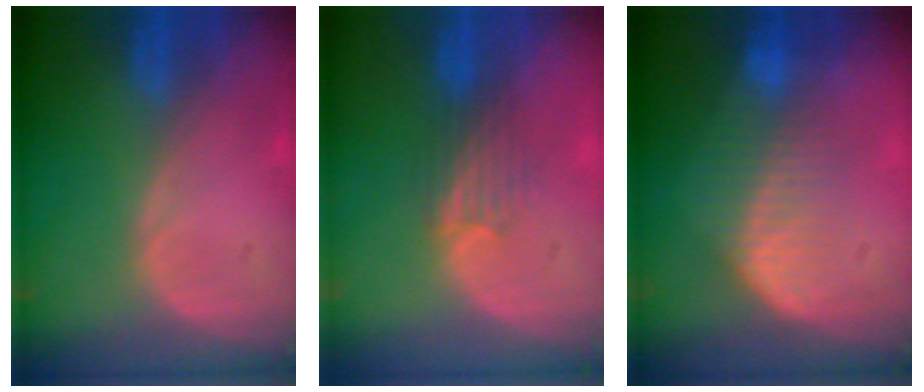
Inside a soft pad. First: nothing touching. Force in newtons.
{"total": 3.3, "press": 3.2, "slide": 0.8}
{"total": 7.2, "press": 6.7, "slide": 2.9}